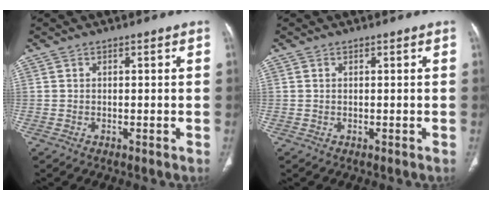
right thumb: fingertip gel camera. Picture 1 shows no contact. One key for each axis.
{"total": 0.0}